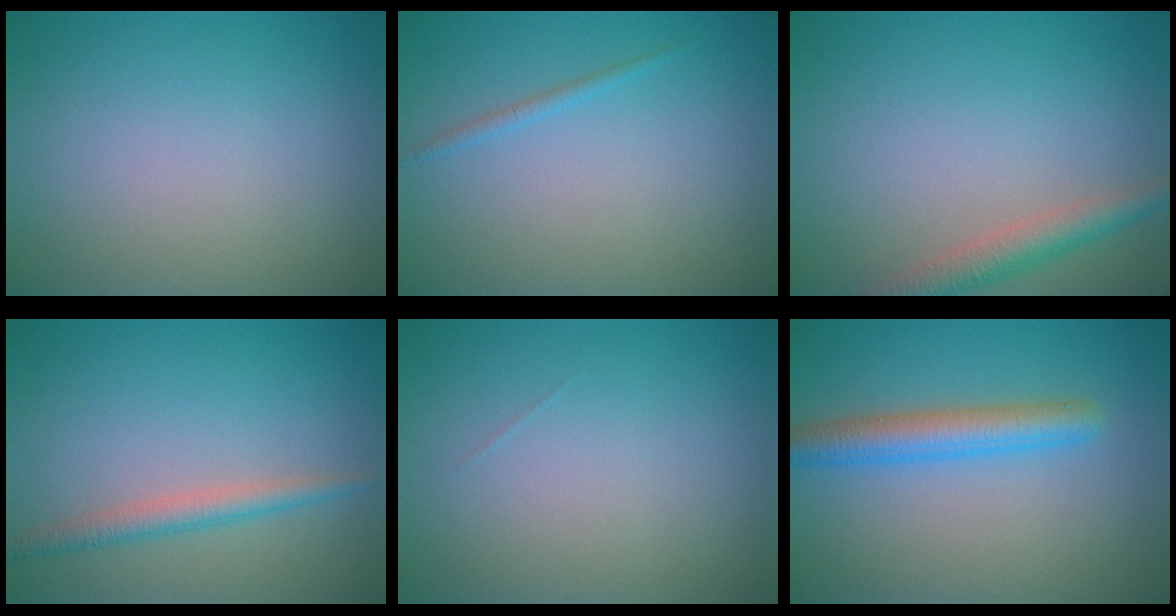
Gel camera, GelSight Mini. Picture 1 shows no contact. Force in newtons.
{"total": 0.8, "press": 0.8, "slide": 0.1}
{"total": 3.0, "press": 2.9, "slide": 0.1}
{"total": 2.2, "press": 2.2, "slide": 0.0}
{"total": 0.0}
{"total": 3.9, "press": 3.9, "slide": 0.0}